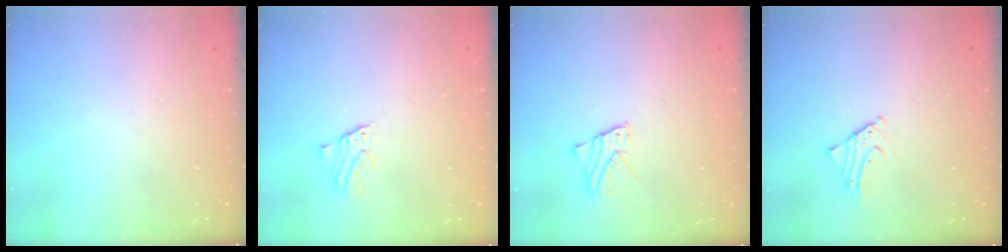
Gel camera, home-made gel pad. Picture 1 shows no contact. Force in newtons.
{"total": 1.4, "press": 1.4, "slide": 0.1}
{"total": 2.7, "press": 2.7, "slide": 0.2}
{"total": 2.3, "press": 2.3, "slide": 0.2}